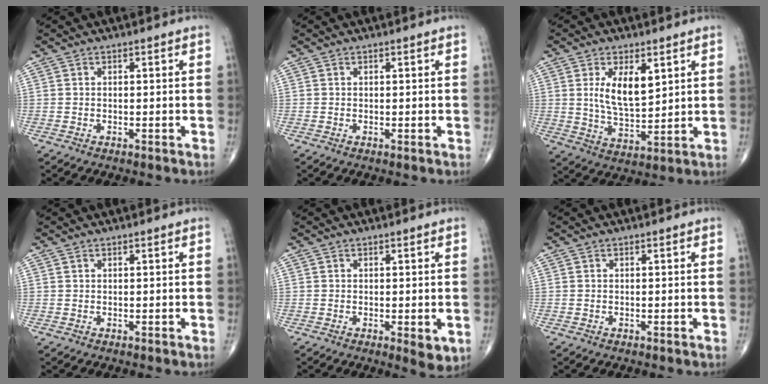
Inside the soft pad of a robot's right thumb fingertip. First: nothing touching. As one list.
[{"total": 0.0}, {"total": 9.8, "force": [3.2, 4.7, 7.9], "torque": [-0.121, -0.023, 0.067]}, {"total": 0.0}, {"total": 3.5, "force": [-0.7, 1.3, 3.2], "torque": [-0.041, -0.011, -0.008]}, {"total": 0.0}]